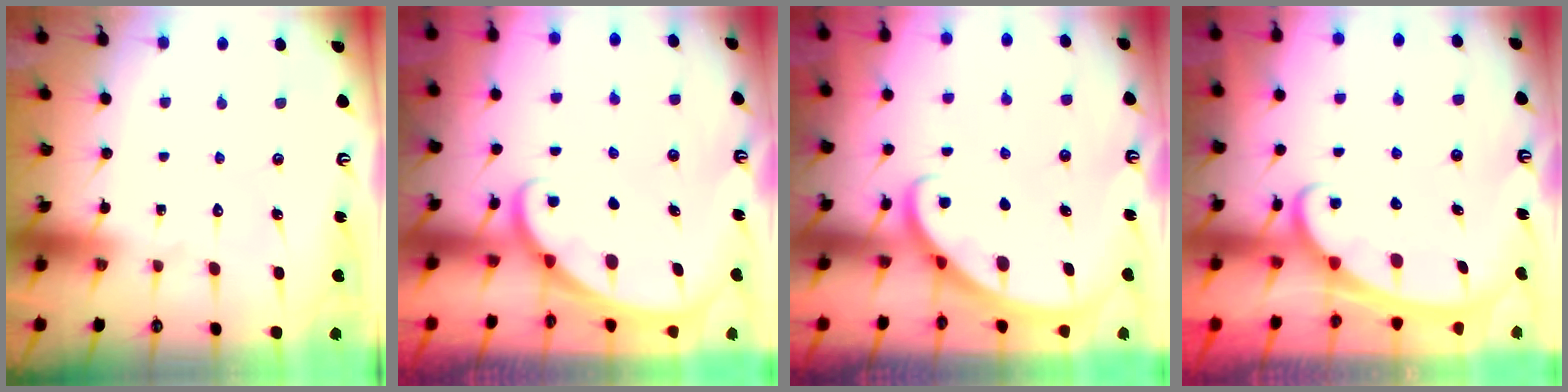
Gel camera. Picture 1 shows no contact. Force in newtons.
{"total": 1.6, "press": 1.6, "slide": 0.1}
{"total": 2.7, "press": 2.7, "slide": 0.2}
{"total": 2.3, "press": 2.3, "slide": 0.3}